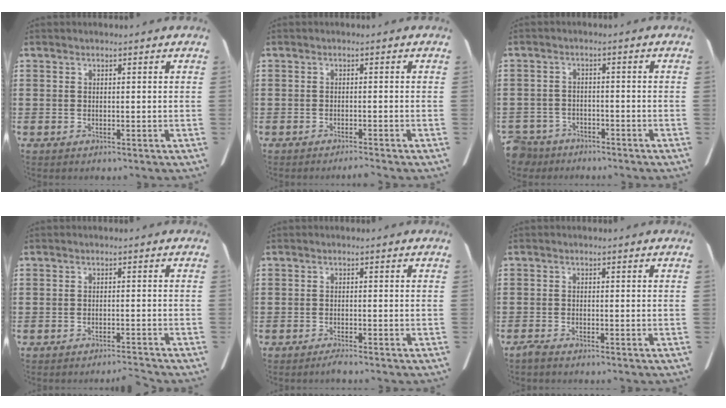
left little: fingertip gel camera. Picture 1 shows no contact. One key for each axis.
{"total": 1.1, "fx": -0.9, "fy": -0.1, "fz": 0.6, "tx": -0.008, "ty": -0.003, "tz": -0.017}
{"total": 3.1, "fx": -3.0, "fy": 0.8, "fz": 0.1, "tx": -0.015, "ty": -0.002, "tz": -0.068}
{"total": 1.4, "fx": -1.3, "fy": -0.2, "fz": 0.6, "tx": -0.008, "ty": 0.000, "tz": -0.025}
{"total": 1.3, "fx": -1.1, "fy": -0.1, "fz": 0.8, "tx": -0.011, "ty": -0.001, "tz": -0.020}
{"total": 1.3, "fx": -1.1, "fy": 0.1, "fz": 0.6, "tx": -0.011, "ty": -0.001, "tz": -0.021}